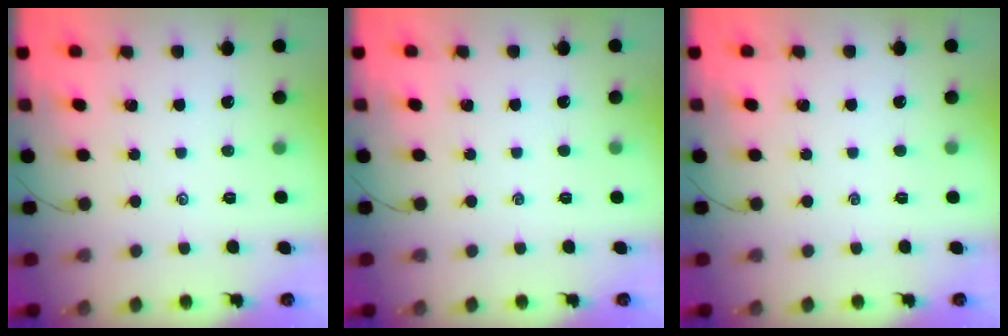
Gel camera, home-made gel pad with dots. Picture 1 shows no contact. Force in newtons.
{"total": 0.0}
{"total": 0.0}